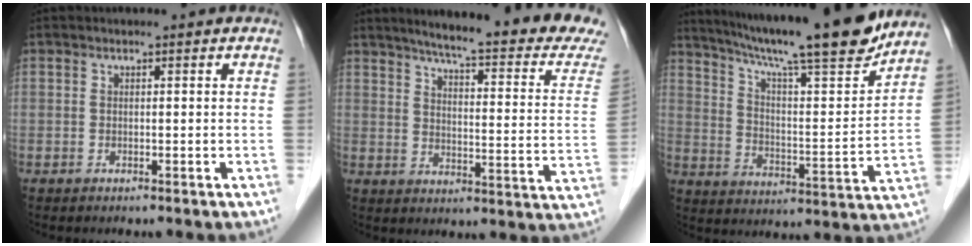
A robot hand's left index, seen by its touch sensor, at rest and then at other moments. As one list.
[{"total": 23.9, "force": [20.9, 0.8, 11.6], "torque": [-0.156, -0.070, 0.251]}, {"total": 22.5, "force": [19.1, 0.7, 12.0], "torque": [-0.198, -0.016, 0.286]}]